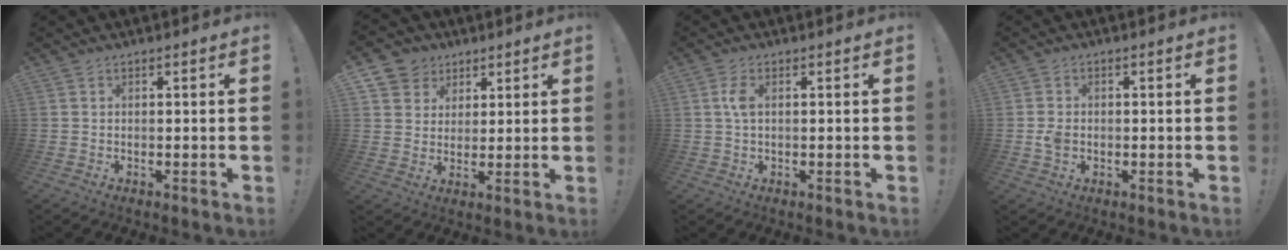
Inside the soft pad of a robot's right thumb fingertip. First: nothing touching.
{"total": 7.1, "force": [3.2, 6.3, 1.0], "torque": [-0.015, -0.020, 0.066]}
{"total": 3.6, "force": [0.5, 1.4, 3.3], "torque": [-0.059, 0.004, 0.008]}
{"total": 2.7, "force": [-0.5, 1.9, 1.8], "torque": [-0.028, 0.005, -0.008]}